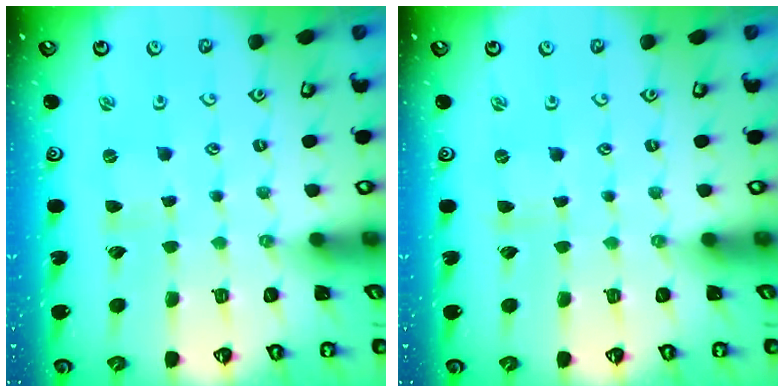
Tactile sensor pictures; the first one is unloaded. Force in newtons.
{"total": 0.0}